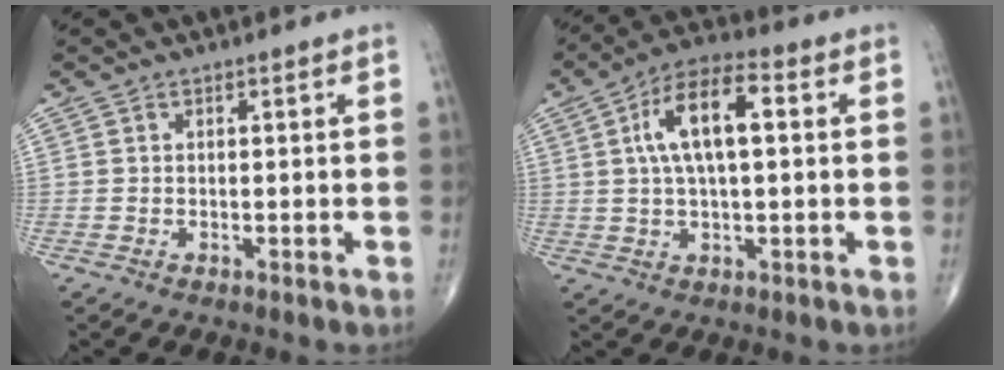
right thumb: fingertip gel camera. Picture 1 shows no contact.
{"total": 11.7, "force": [2.3, 4.8, 10.4], "torque": [-0.190, 0.022, 0.034]}